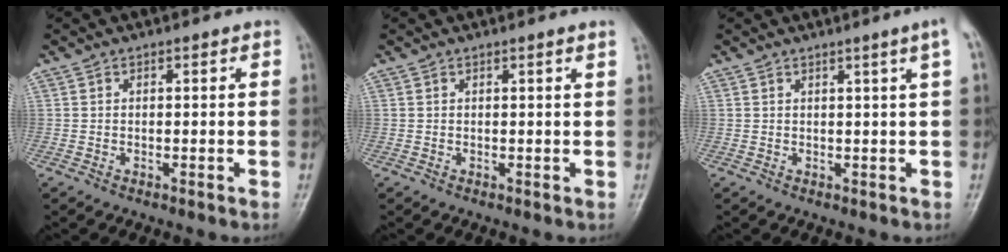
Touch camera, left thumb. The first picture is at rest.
{"total": 0.7, "force": [0.4, -0.3, 0.5], "torque": [-0.018, -0.005, 0.008]}
{"total": 2.9, "force": [1.2, -0.7, 2.5], "torque": [-0.039, -0.004, 0.019]}